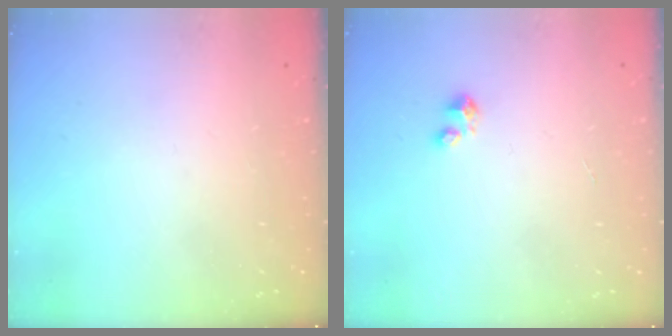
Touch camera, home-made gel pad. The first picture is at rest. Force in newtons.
{"total": 1.6, "press": 1.6, "slide": 0.1}